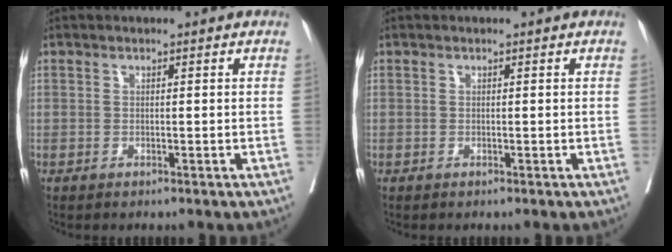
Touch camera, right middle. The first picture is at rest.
{"total": 0.0}